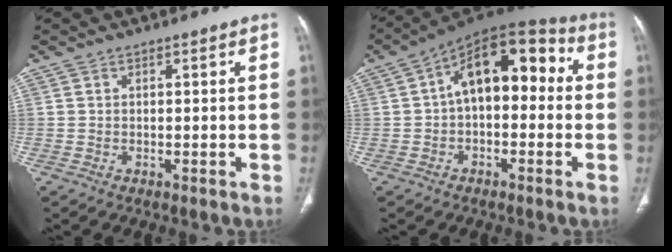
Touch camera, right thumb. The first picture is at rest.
{"total": 15.1, "force": [1.3, 8.6, 12.4], "torque": [-0.146, 0.050, 0.005]}